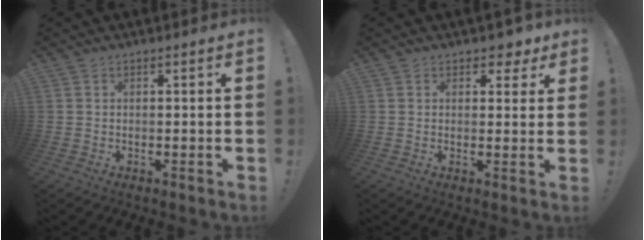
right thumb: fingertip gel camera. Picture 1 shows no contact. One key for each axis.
{"total": 4.2, "fx": 2.9, "fy": 2.7, "fz": 1.5, "tx": 0.002, "ty": -0.023, "tz": 0.046}